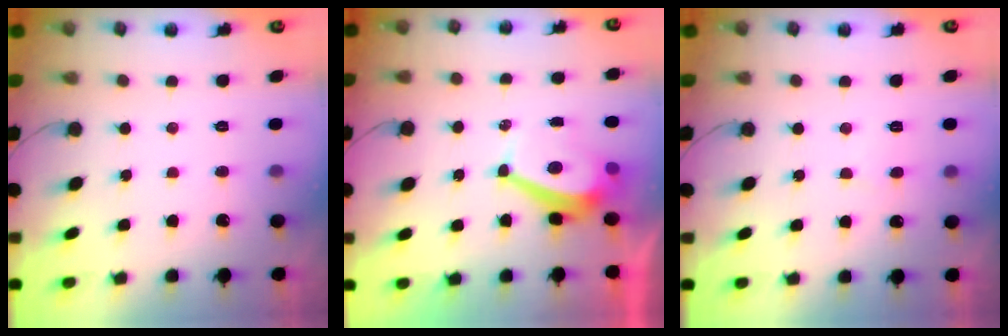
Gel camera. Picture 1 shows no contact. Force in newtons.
{"total": 4.0, "press": 4.0, "slide": 0.3}
{"total": 2.7, "press": 2.7, "slide": 0.3}